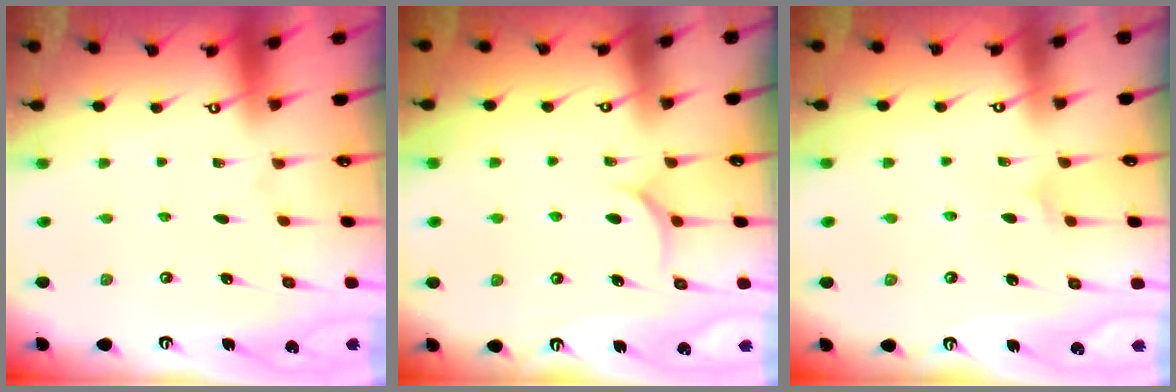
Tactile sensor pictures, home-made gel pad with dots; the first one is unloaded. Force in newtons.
{"total": 7.2, "press": 7.2, "slide": 0.2}
{"total": 5.2, "press": 5.1, "slide": 0.7}